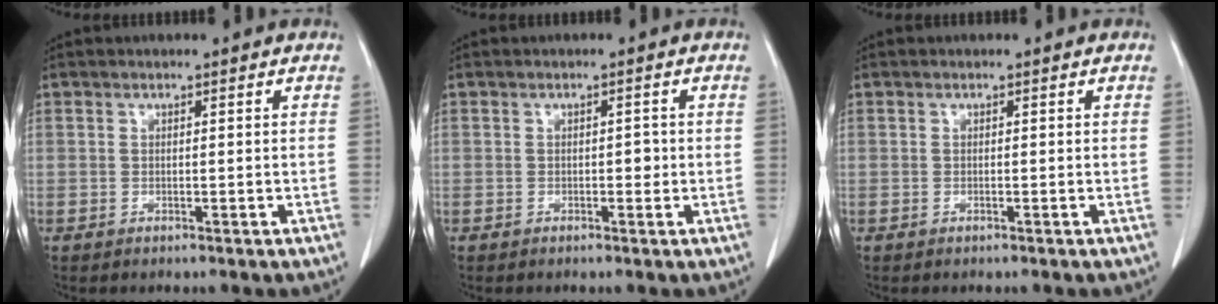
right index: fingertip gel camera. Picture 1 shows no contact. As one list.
[{"total": 1.3, "force": [-0.1, 0.8, 1.0], "torque": [-0.010, 0.003, -0.002]}, {"total": 0.0}]